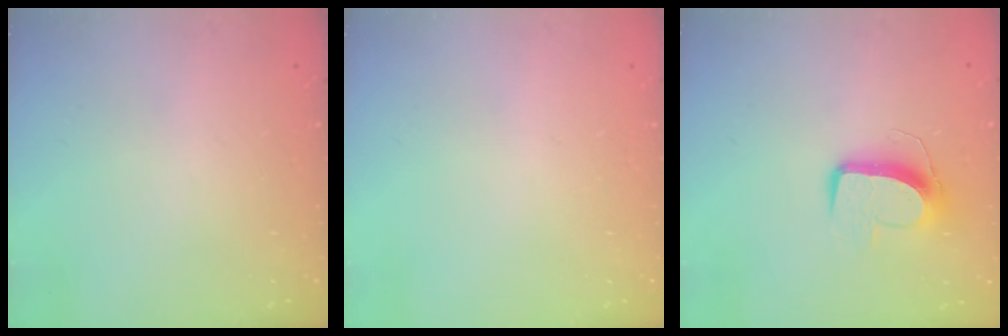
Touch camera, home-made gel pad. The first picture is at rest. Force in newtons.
{"total": 0.0}
{"total": 10.5, "press": 10.5, "slide": 0.8}